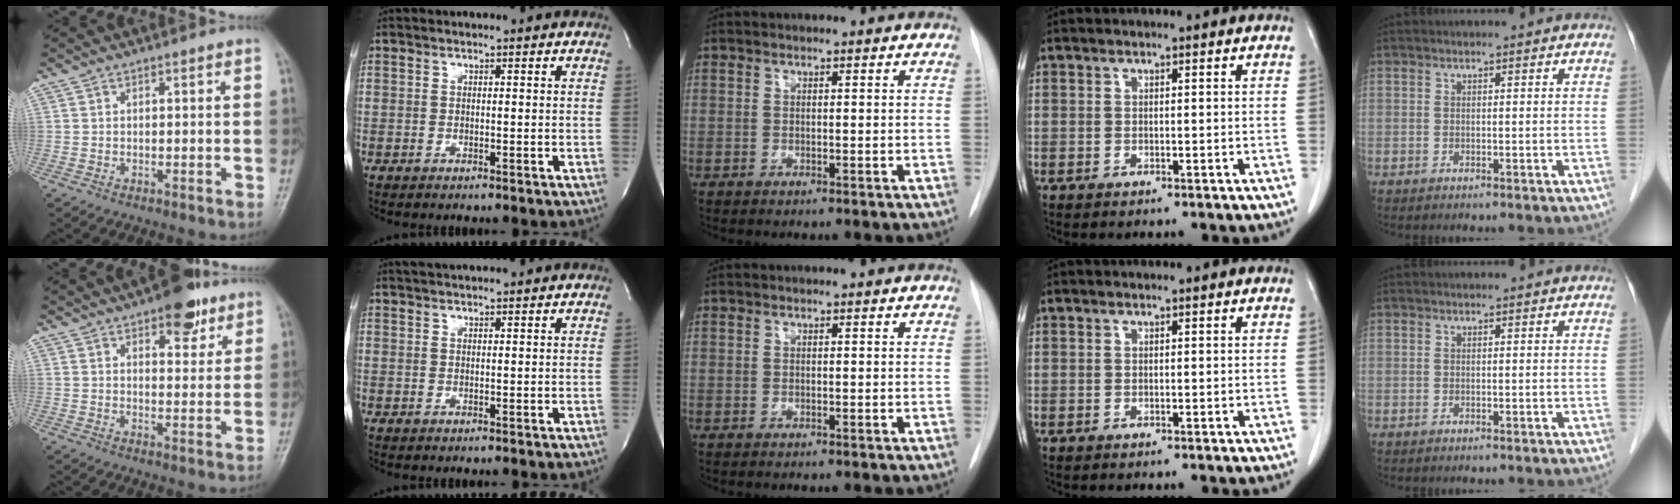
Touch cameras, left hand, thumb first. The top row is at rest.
{"thumb": {"total": 8.8, "force": [5.5, 3.9, 5.6], "torque": [-0.044, -0.026, 0.074]}, "index": {"total": 4.6, "force": [4.3, 0.0, 1.8], "torque": [-0.027, 0.032, 0.067]}}